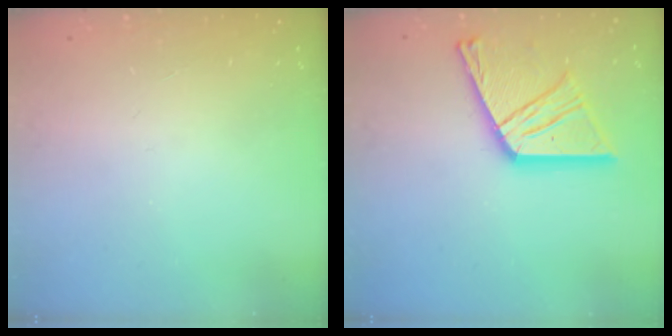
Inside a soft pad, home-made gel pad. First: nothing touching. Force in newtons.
{"total": 18.5, "press": 18.4, "slide": 1.7}